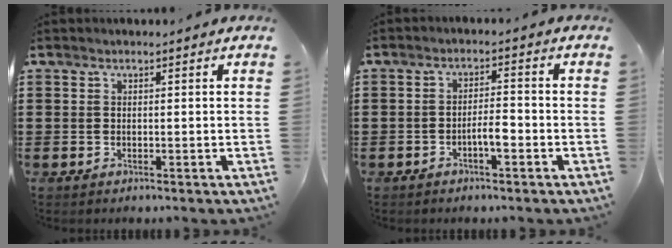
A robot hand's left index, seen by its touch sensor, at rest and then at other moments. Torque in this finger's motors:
{"motor_torque": [0.17, 0.13, 0.07, 0.06]}